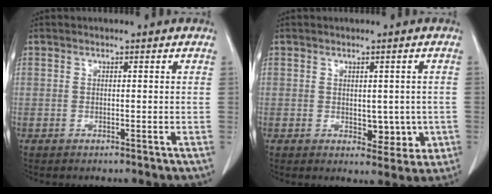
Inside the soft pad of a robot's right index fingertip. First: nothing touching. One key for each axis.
{"total": 4.9, "fx": -0.5, "fy": 2.9, "fz": 3.8, "tx": -0.034, "ty": -0.003, "tz": 0.003}